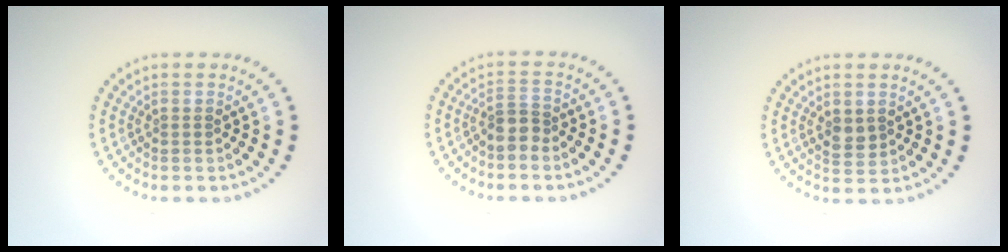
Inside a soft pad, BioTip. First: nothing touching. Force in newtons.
{"total": 2.1, "press": 1.7, "slide": 1.3}
{"total": 1.8, "press": 1.8, "slide": 0.3}